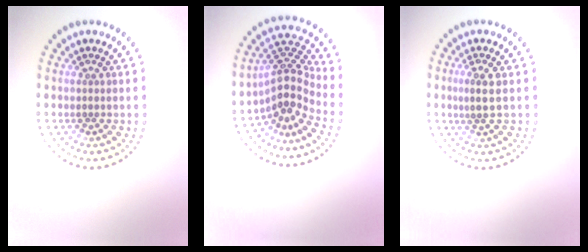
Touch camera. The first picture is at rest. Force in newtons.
{"total": 4.0, "press": 2.8, "slide": 2.8}
{"total": 2.0, "press": 1.8, "slide": 0.8}